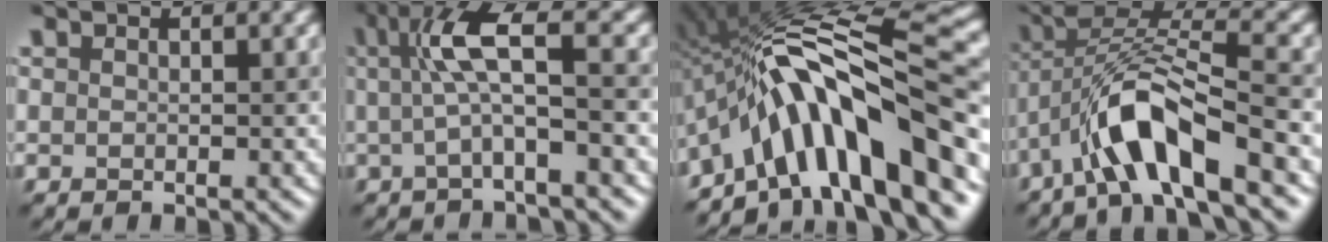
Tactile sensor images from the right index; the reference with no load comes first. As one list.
[{"total": 5.2, "force": [0.7, 0.7, 5.1], "torque": [-0.103, 0.012, 0.011]}, {"total": 14.4, "force": [-5.6, 3.8, 12.7], "torque": [-0.189, 0.036, -0.090]}, {"total": 8.7, "force": [-4.1, 2.4, 7.3], "torque": [-0.135, 0.014, -0.080]}]